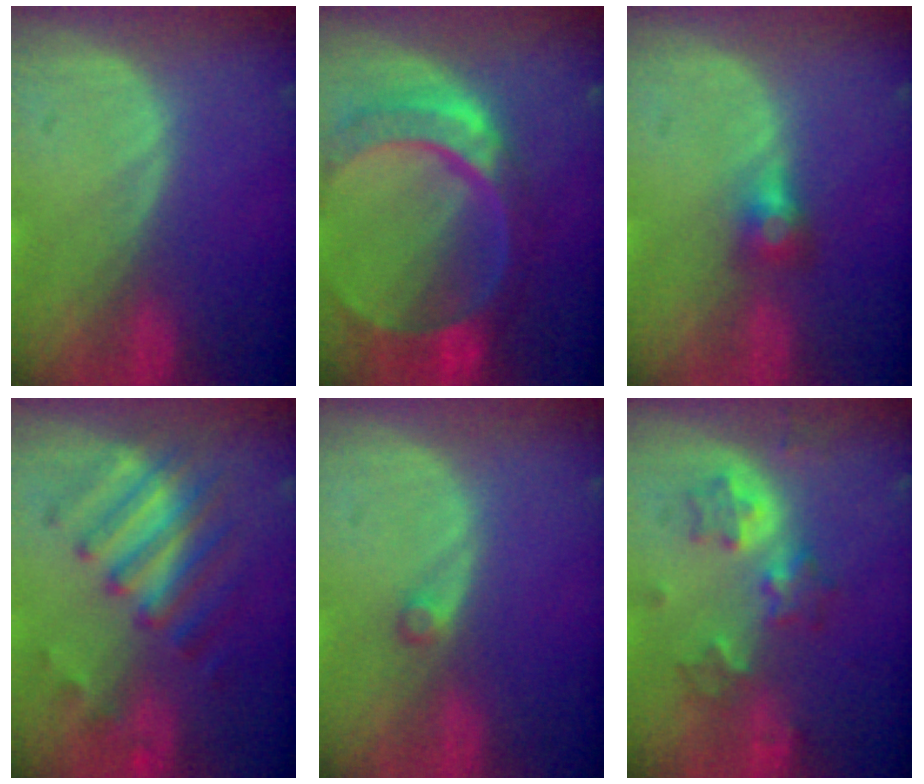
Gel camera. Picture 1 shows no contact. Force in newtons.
{"total": 11.0, "press": 9.3, "slide": 5.9}
{"total": 2.8, "press": 2.6, "slide": 1.0}
{"total": 7.8, "press": 7.3, "slide": 2.6}
{"total": 1.0, "press": 1.0, "slide": 0.2}
{"total": 6.4, "press": 5.7, "slide": 3.0}